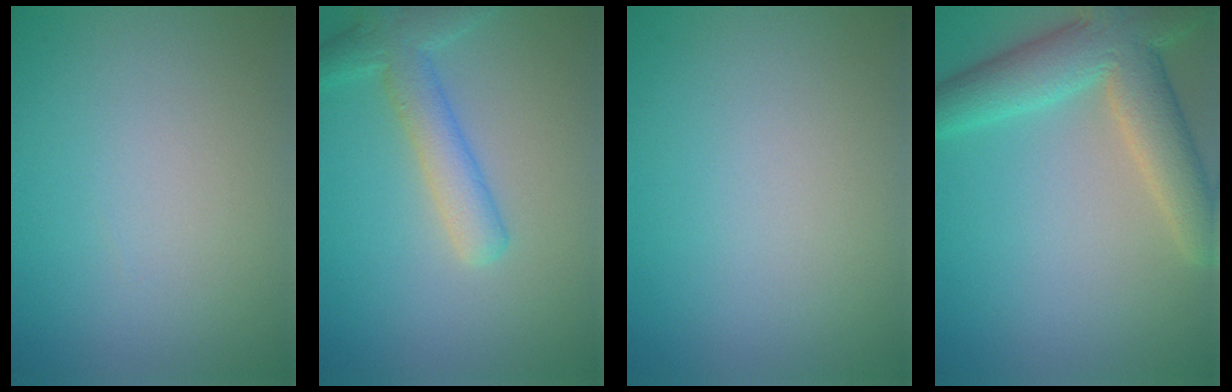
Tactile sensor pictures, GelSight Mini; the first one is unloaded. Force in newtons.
{"total": 4.1, "press": 4.1, "slide": 0.1}
{"total": 0.0}
{"total": 7.3, "press": 7.3, "slide": 0.6}